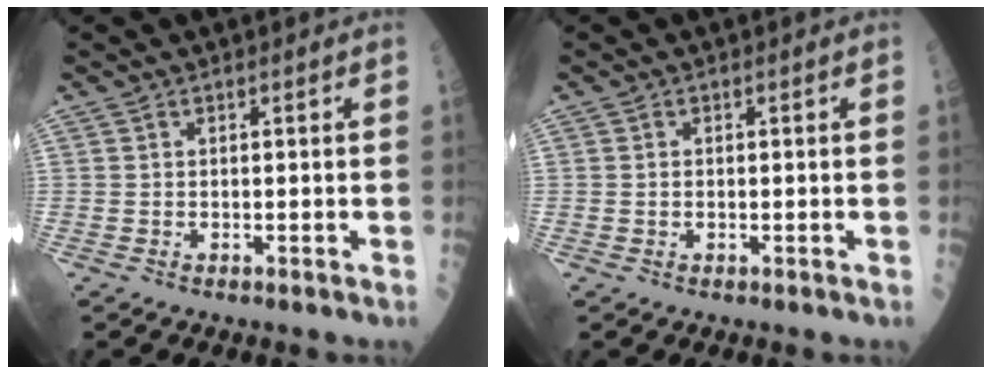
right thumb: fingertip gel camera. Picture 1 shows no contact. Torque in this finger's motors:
{"motor_torque": [-0.10, -0.09, -0.19, -0.14, -0.02]}